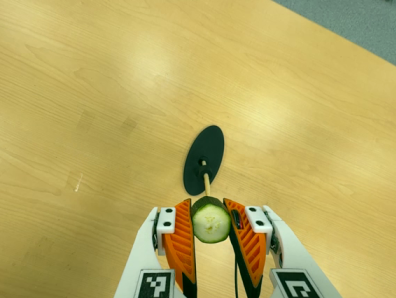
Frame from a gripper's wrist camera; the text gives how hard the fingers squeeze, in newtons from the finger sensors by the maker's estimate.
{"total": 9.2, "left": 8.5, "right": 9.8}